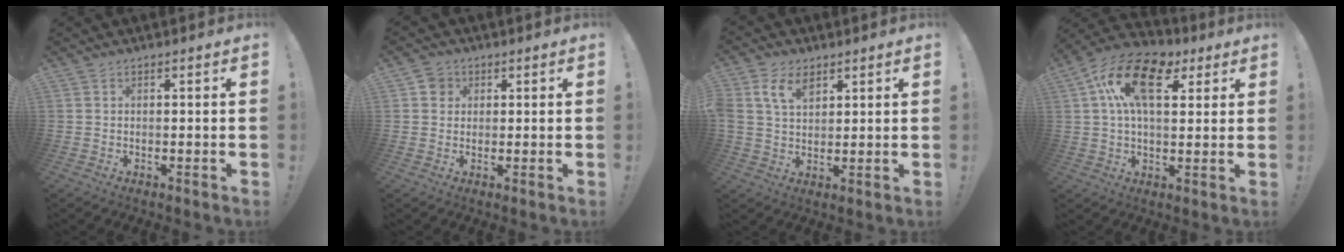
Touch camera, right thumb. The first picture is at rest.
{"total": 3.8, "force": [1.2, 3.4, 1.1], "torque": [-0.013, 0.005, 0.021]}
{"total": 7.8, "force": [4.0, 4.8, 4.6], "torque": [-0.089, 0.000, 0.078]}
{"total": 17.2, "force": [6.3, 9.7, 12.8], "torque": [-0.212, -0.008, 0.111]}